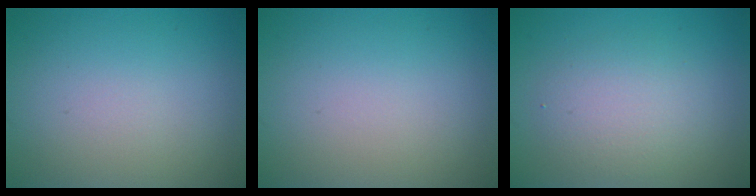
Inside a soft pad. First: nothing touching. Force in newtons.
{"total": 0.0}
{"total": 3.3, "press": 3.3, "slide": 0.3}